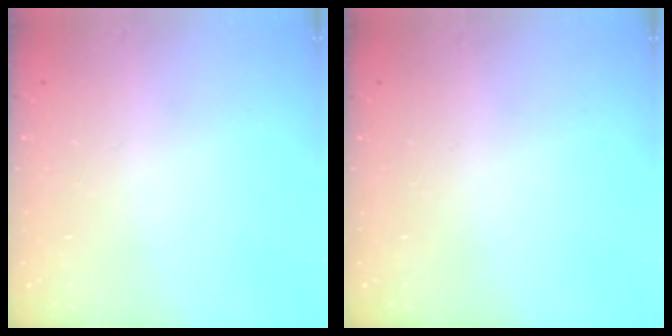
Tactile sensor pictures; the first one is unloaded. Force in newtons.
{"total": 0.0}